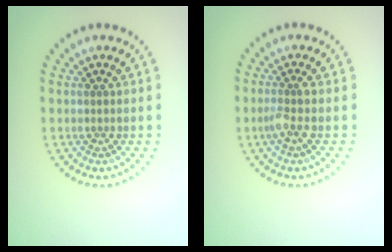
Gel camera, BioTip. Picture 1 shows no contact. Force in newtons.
{"total": 1.7, "press": 1.3, "slide": 1.1}